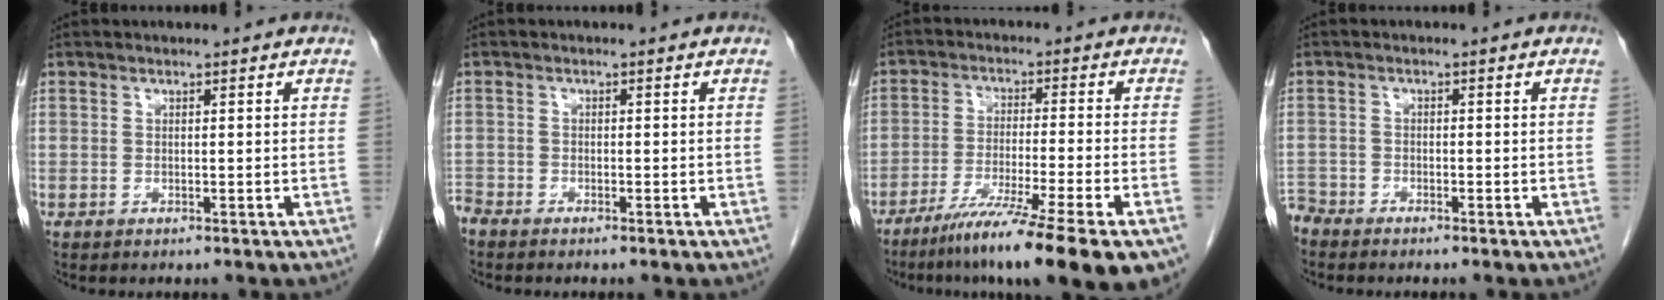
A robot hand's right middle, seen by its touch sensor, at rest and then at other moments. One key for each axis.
{"total": 1.8, "fx": -1.8, "fy": 0.4, "fz": 0.3, "tx": -0.003, "ty": -0.004, "tz": -0.033}
{"total": 15.8, "fx": -10.7, "fy": -0.3, "fz": 11.6, "tx": -0.153, "ty": -0.044, "tz": -0.170}
{"total": 2.7, "fx": -2.7, "fy": 0.6, "fz": 0.0, "tx": 0.005, "ty": -0.006, "tz": -0.051}